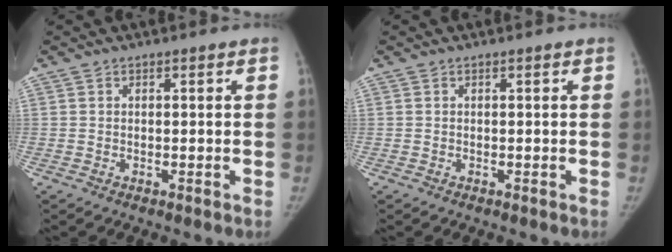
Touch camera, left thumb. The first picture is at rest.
{"total": 0.0}